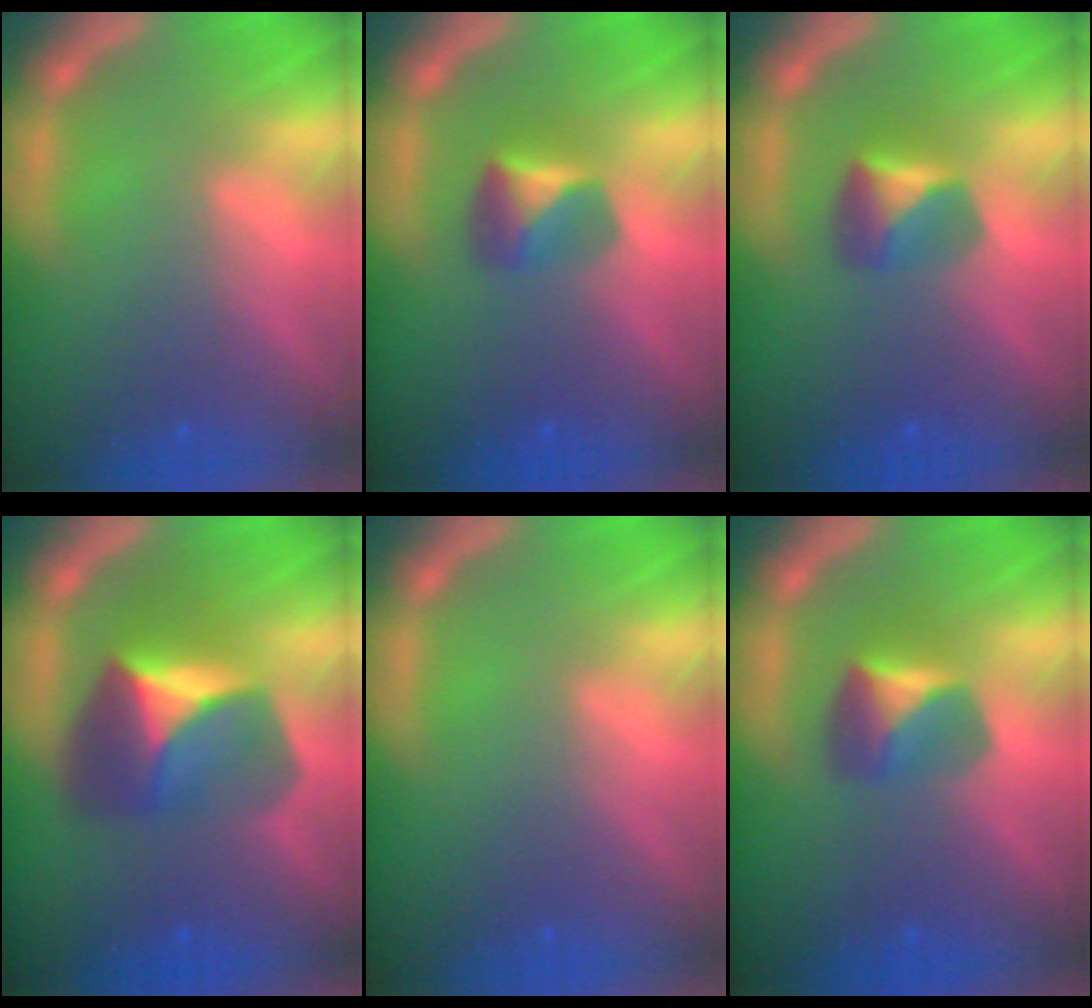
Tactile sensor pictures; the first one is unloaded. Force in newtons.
{"total": 2.9}
{"total": 2.9}
{"total": 6.9}
{"total": 0.0}
{"total": 3.4}